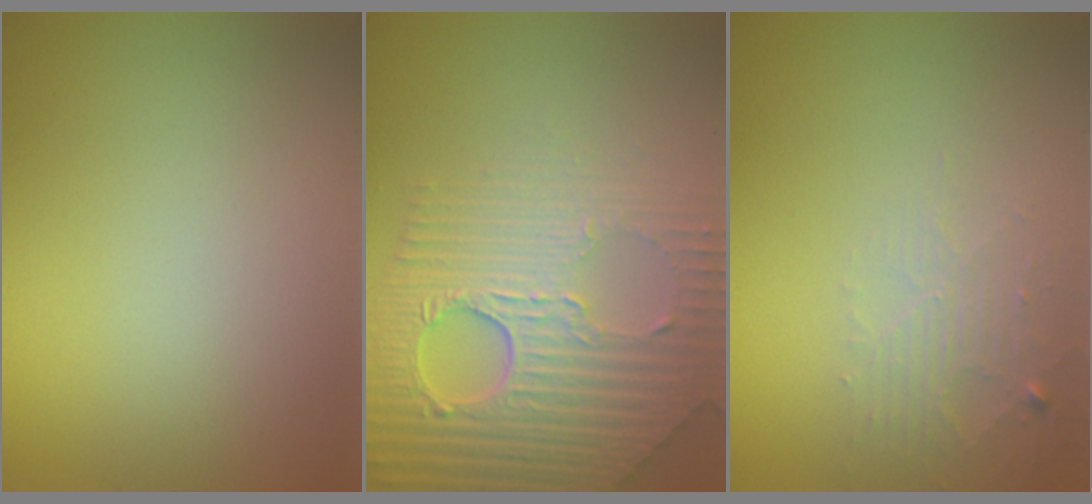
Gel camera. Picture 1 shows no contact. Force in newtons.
{"total": 8.7, "press": 6.0, "slide": 6.3}
{"total": 1.9, "press": 1.9, "slide": 0.3}